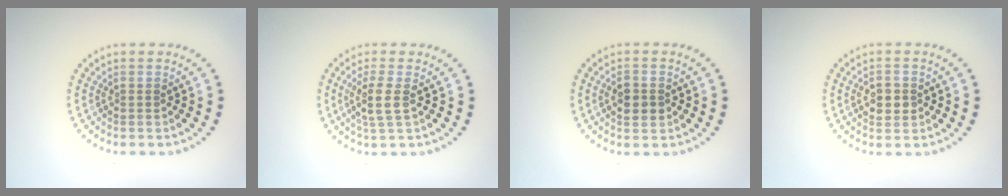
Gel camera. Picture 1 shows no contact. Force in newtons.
{"total": 2.4, "press": 2.0, "slide": 1.3}
{"total": 2.7, "press": 2.7, "slide": 0.1}
{"total": 2.7, "press": 2.7, "slide": 0.1}